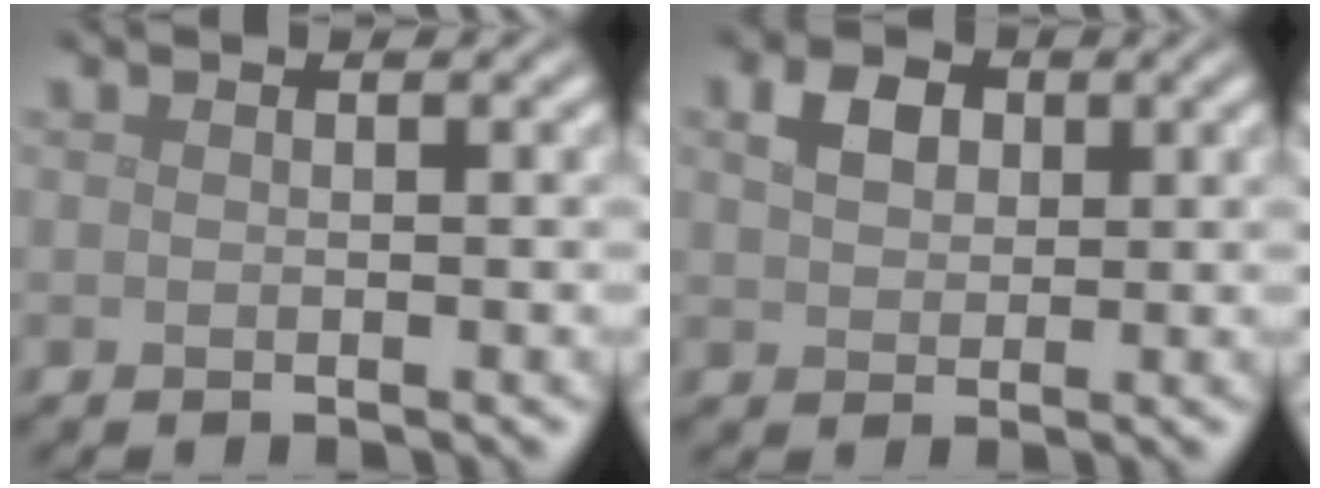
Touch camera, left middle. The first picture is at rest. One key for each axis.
{"total": 2.9, "fx": 1.1, "fy": 2.1, "fz": 1.6, "tx": -0.036, "ty": 0.007, "tz": 0.016}